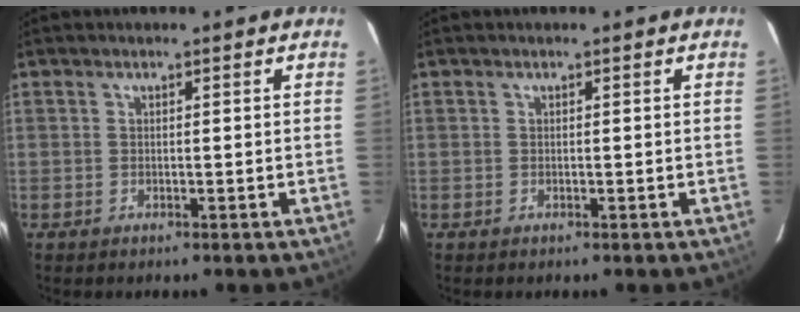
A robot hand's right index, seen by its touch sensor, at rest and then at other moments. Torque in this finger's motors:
{"motor_torque": [0.00, 0.00, 0.01, 0.00]}